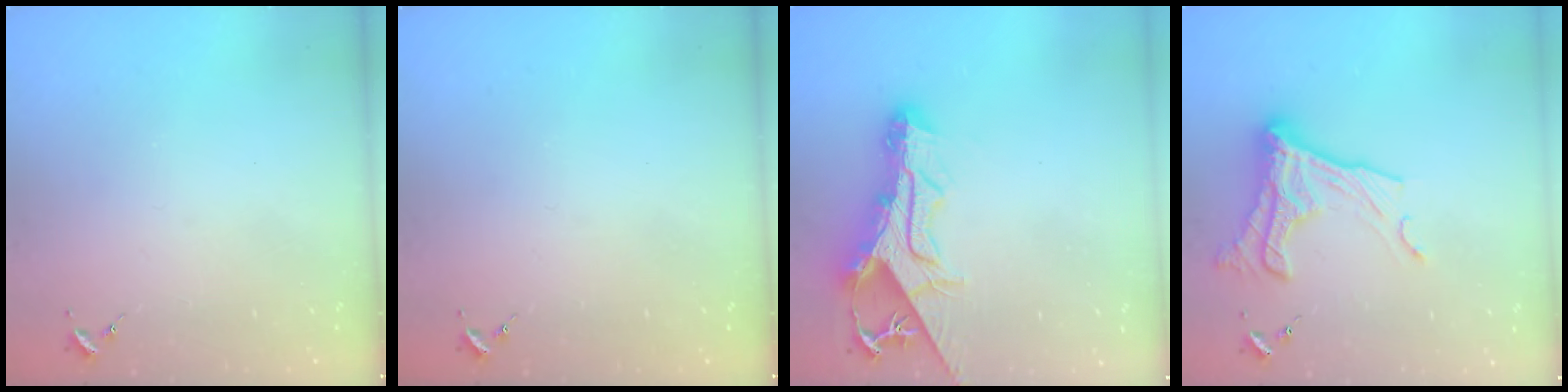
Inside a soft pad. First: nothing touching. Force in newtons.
{"total": 0.0}
{"total": 15.9, "press": 15.8, "slide": 1.8}
{"total": 16.7, "press": 16.6, "slide": 1.1}